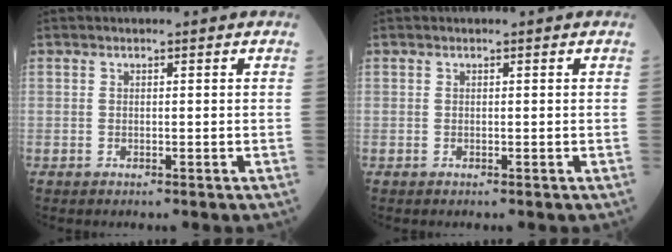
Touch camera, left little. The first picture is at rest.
{"total": 0.0}